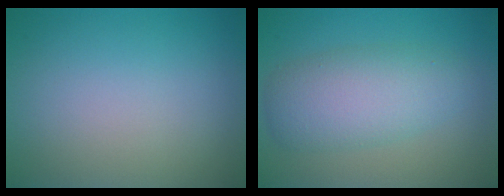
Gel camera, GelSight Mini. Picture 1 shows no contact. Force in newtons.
{"total": 5.3, "press": 5.3, "slide": 0.0}